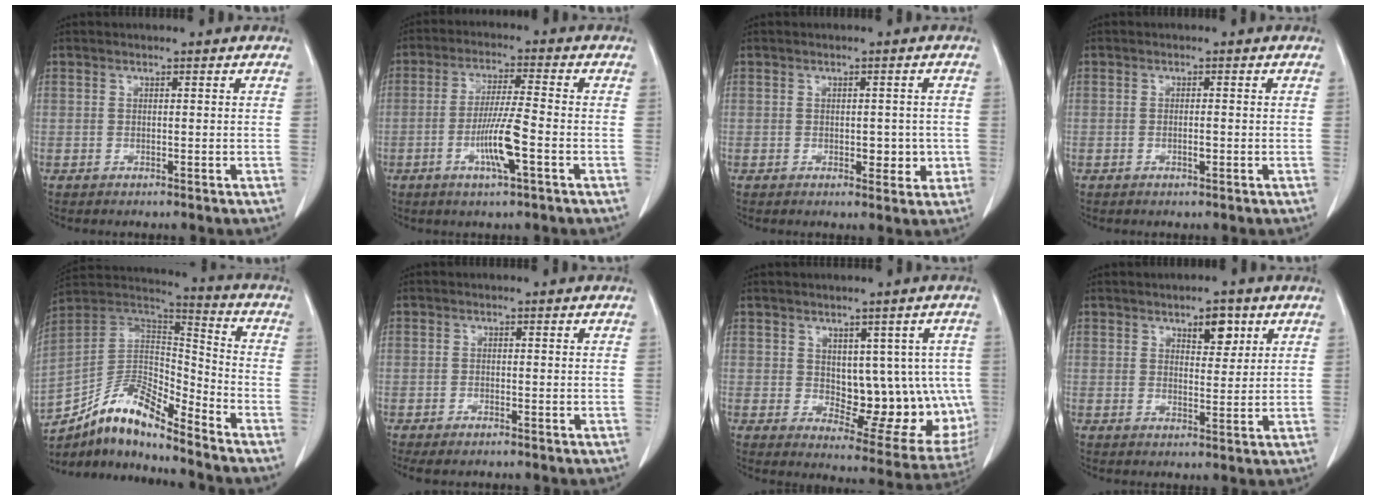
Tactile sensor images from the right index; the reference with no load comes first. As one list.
[{"total": 7.7, "force": [-2.6, 0.0, 7.3], "torque": [-0.136, -0.006, -0.047]}, {"total": 3.4, "force": [-0.5, 2.0, 2.6], "torque": [-0.023, 0.002, 0.003]}, {"total": 1.1, "force": [-0.2, 0.3, 1.0], "torque": [-0.019, 0.002, -0.001]}, {"total": 13.8, "force": [-11.3, 3.1, 7.3], "torque": [-0.124, 0.033, -0.207]}, {"total": 2.3, "force": [-1.8, 0.5, 1.3], "torque": [-0.018, -0.005, -0.025]}, {"total": 13.4, "force": [0.8, 7.5, 11.1], "torque": [-0.119, 0.006, 0.037]}, {"total": 4.2, "force": [2.4, 1.9, 2.9], "torque": [-0.041, -0.001, 0.036]}]